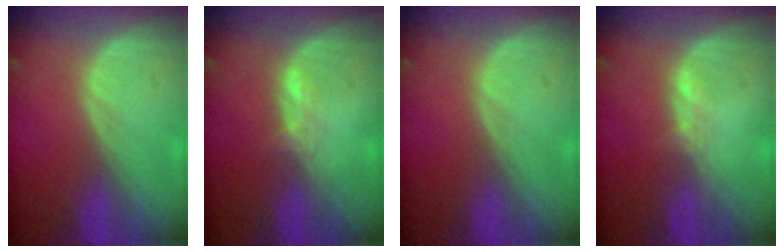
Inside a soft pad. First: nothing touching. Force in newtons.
{"total": 1.6, "press": 1.5, "slide": 0.6}
{"total": 0.0}
{"total": 1.1, "press": 1.1, "slide": 0.3}